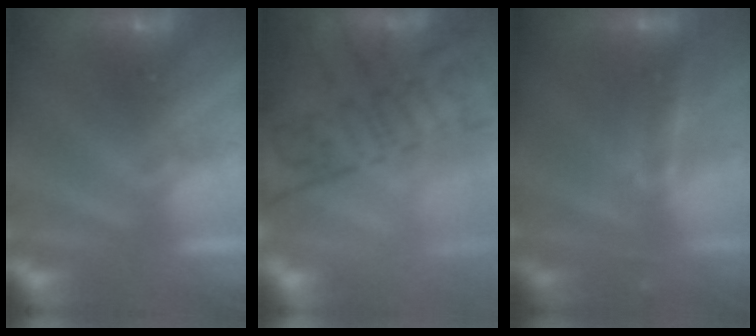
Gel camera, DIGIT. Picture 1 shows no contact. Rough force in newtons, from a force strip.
{"total": 8.9}
{"total": 2.4}